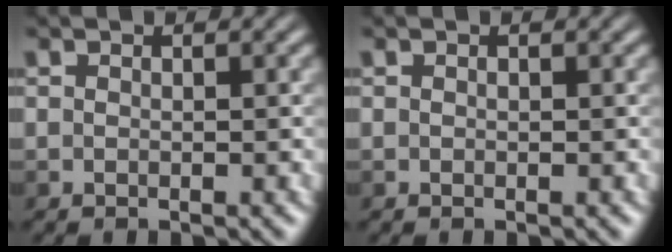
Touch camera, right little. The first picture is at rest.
{"total": 0.0}